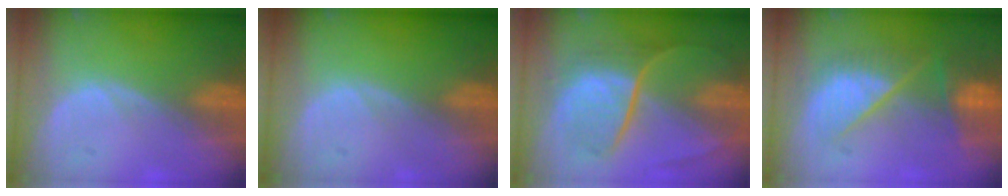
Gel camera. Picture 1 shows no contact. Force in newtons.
{"total": 0.0}
{"total": 9.1, "press": 7.6, "slide": 4.9}
{"total": 9.8, "press": 8.3, "slide": 5.2}